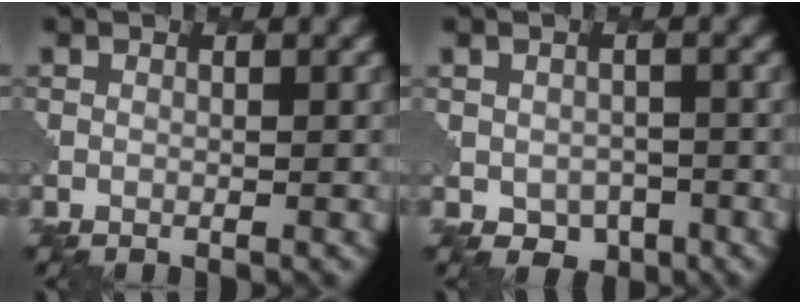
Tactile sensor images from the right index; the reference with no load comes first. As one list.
[{"total": 2.3, "force": [-0.6, 2.0, 1.0], "torque": [-0.019, -0.010, -0.011]}]